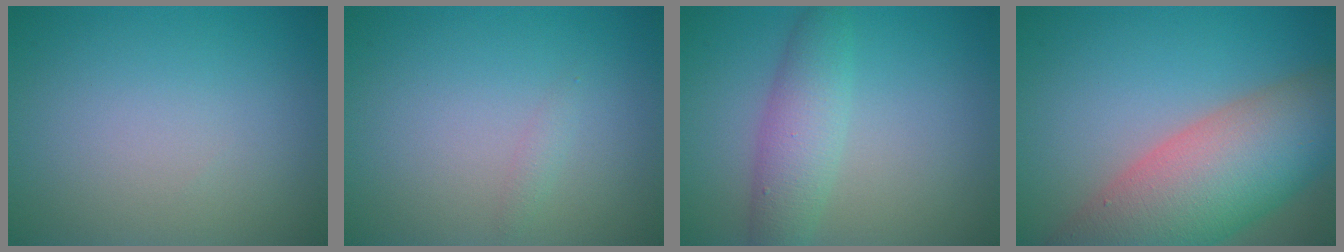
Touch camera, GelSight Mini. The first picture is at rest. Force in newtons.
{"total": 0.7, "press": 0.7, "slide": 0.0}
{"total": 3.8, "press": 3.8, "slide": 0.1}
{"total": 11.9, "press": 11.9, "slide": 0.6}